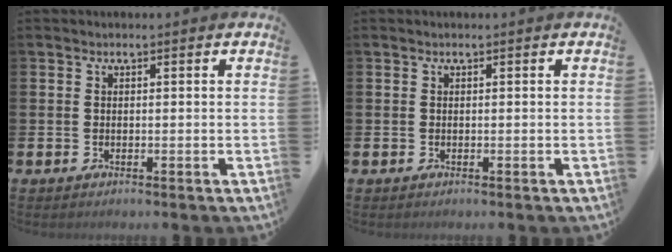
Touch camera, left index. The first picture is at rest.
{"total": 0.0}